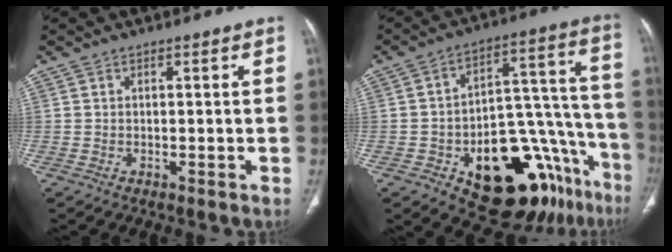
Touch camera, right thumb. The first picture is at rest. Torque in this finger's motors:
{"motor_torque": [4.73, 0.27, 1.06, -1.41, 0.08]}